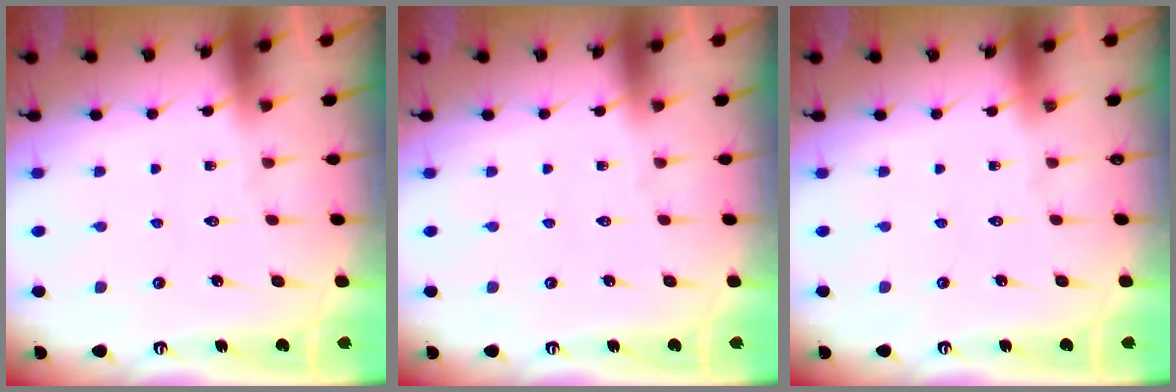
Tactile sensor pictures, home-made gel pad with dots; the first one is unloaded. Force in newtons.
{"total": 0.0}
{"total": 0.0}